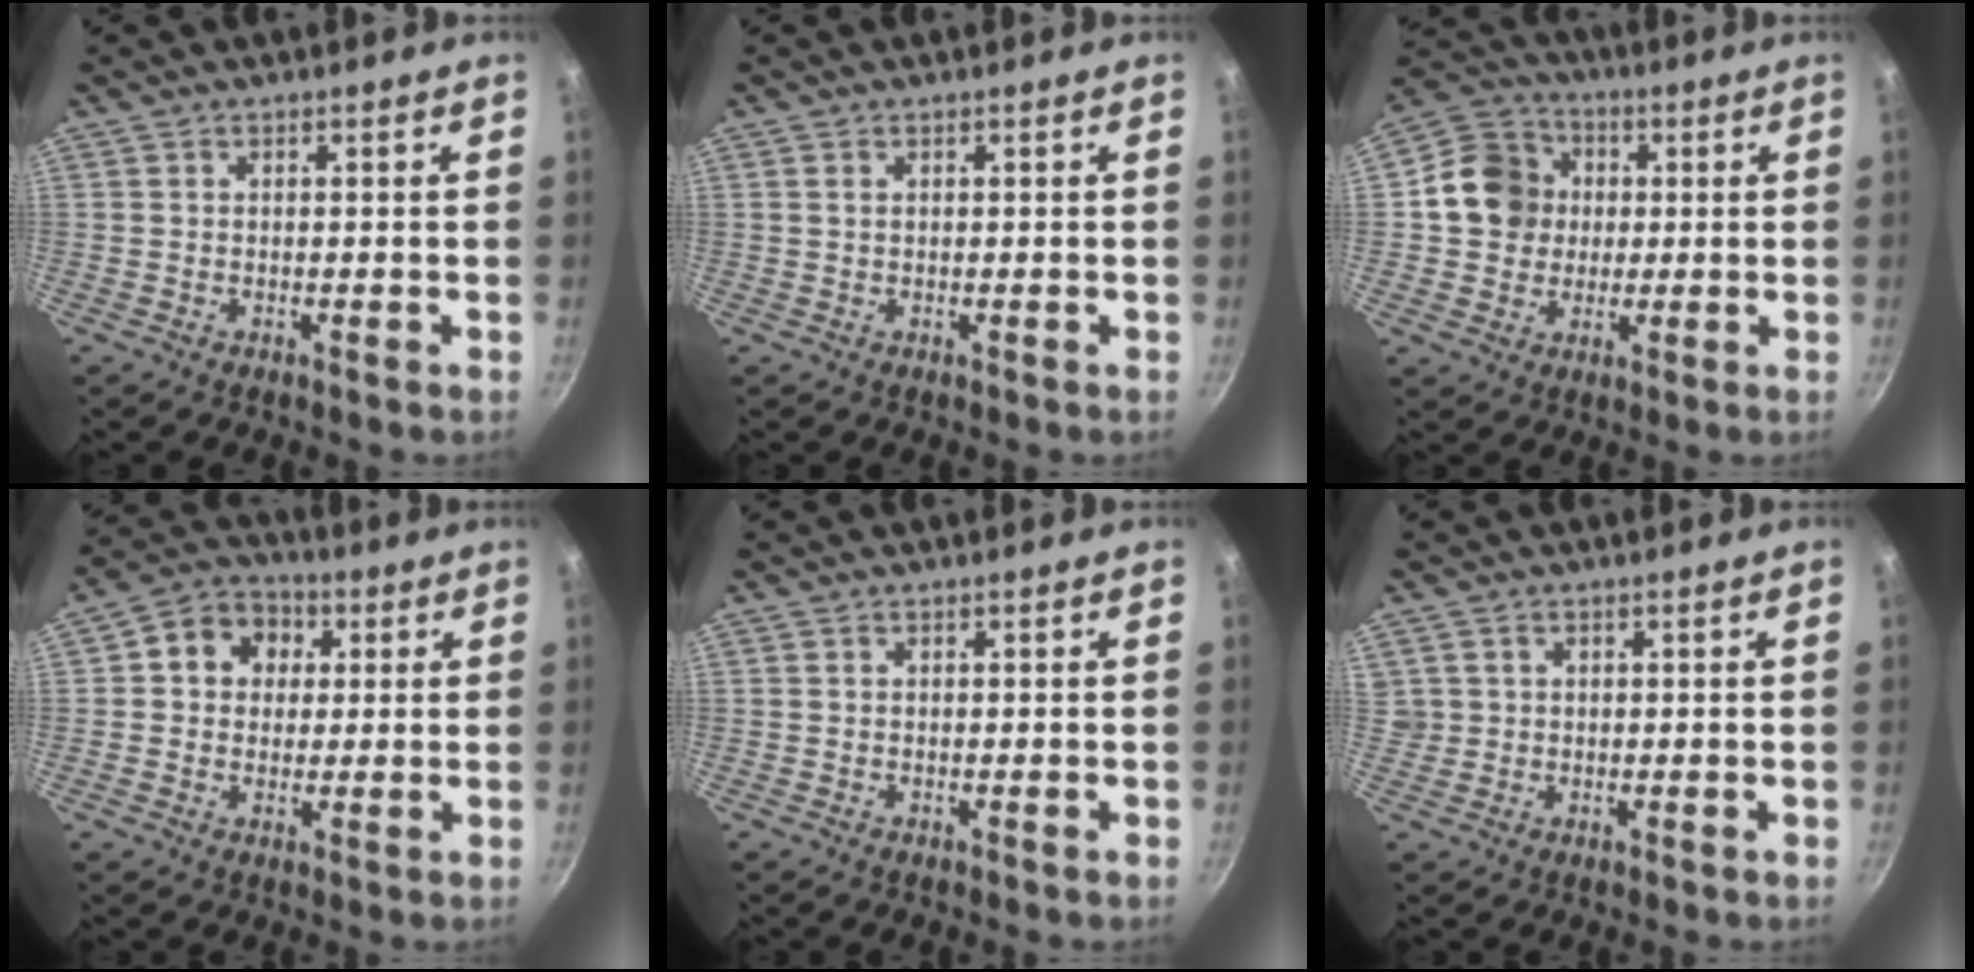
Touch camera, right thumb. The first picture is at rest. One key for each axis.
{"total": 0.6, "fx": 0.3, "fy": 0.3, "fz": 0.3, "tx": -0.007, "ty": 0.001, "tz": 0.006}
{"total": 11.6, "fx": 1.1, "fy": 10.5, "fz": 4.9, "tx": -0.055, "ty": 0.020, "tz": 0.006}
{"total": 9.2, "fx": 2.2, "fy": 7.8, "fz": 4.2, "tx": -0.036, "ty": 0.011, "tz": 0.019}
{"total": 0.0}
{"total": 2.2, "fx": 0.6, "fy": 2.0, "fz": 0.5, "tx": 0.003, "ty": 0.010, "tz": 0.015}